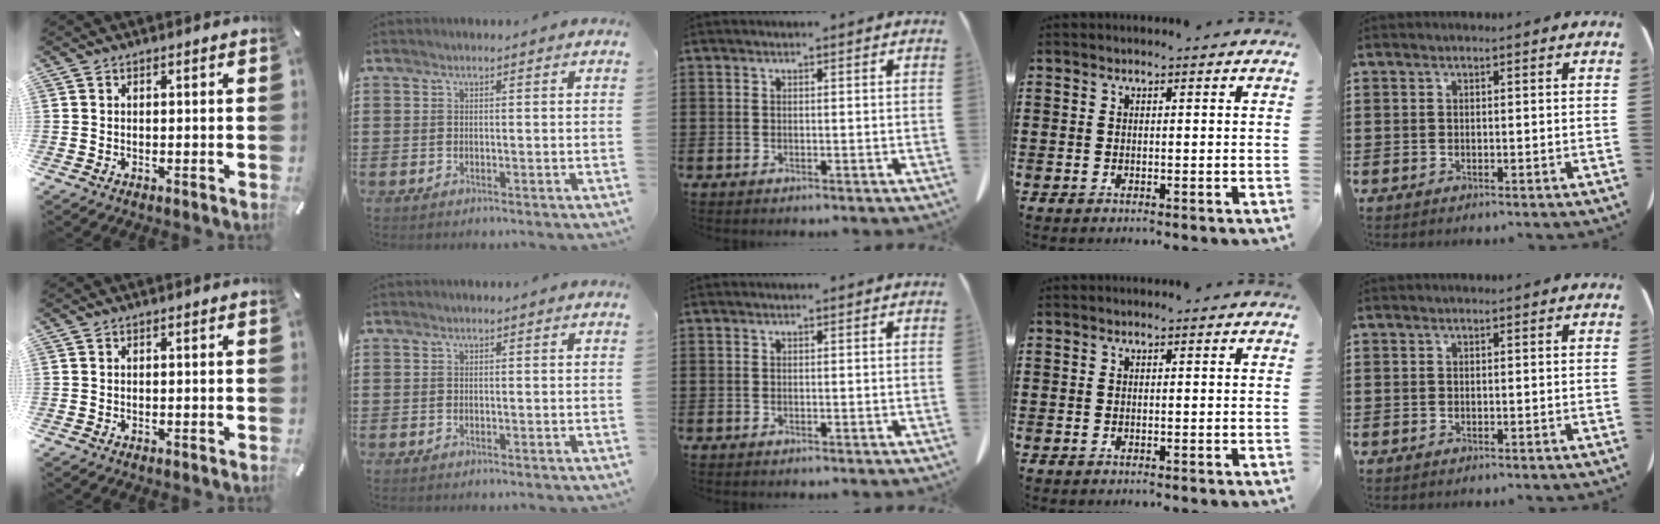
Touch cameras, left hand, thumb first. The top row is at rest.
{}